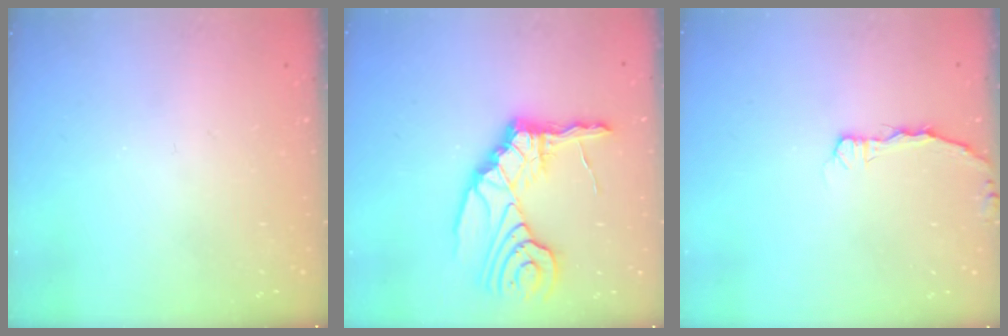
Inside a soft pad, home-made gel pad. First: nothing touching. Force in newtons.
{"total": 13.4, "press": 13.3, "slide": 1.8}
{"total": 2.9, "press": 2.9, "slide": 0.4}